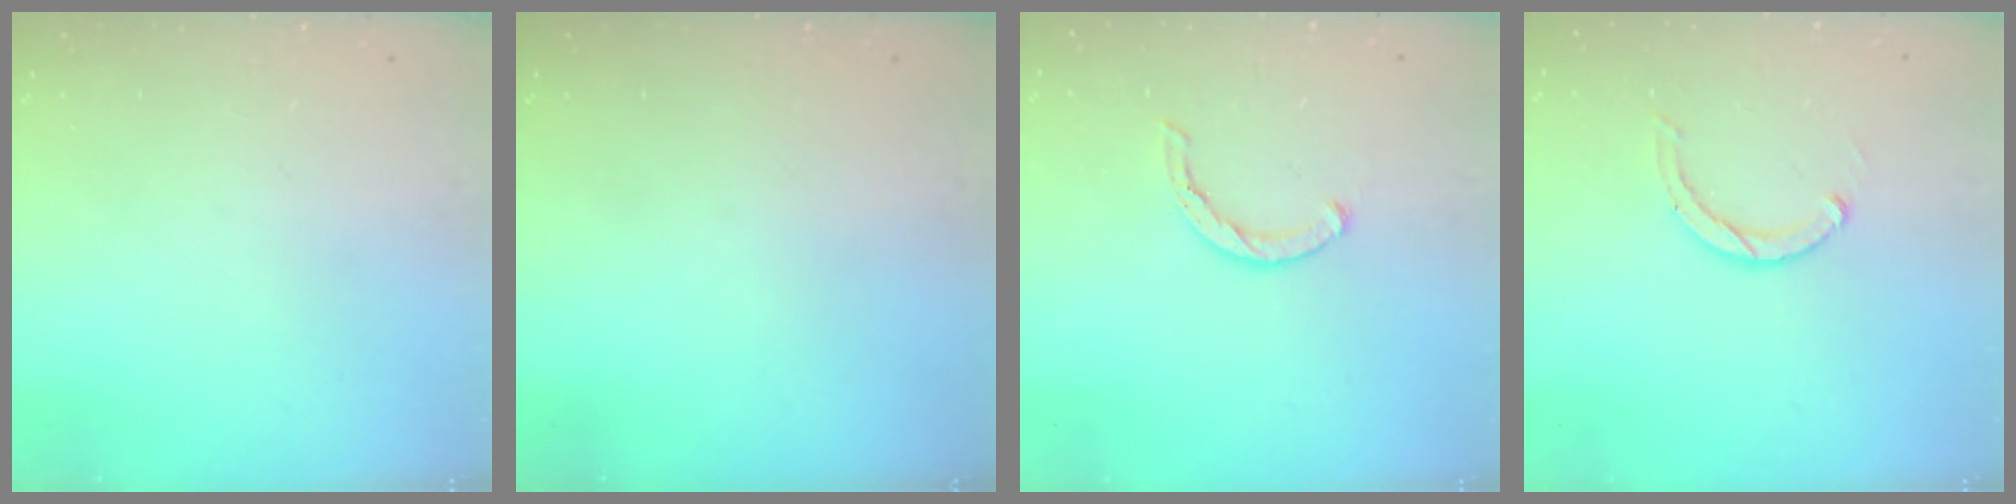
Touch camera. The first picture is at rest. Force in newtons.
{"total": 0.0}
{"total": 3.5, "press": 3.5, "slide": 0.3}
{"total": 3.0, "press": 2.9, "slide": 0.5}